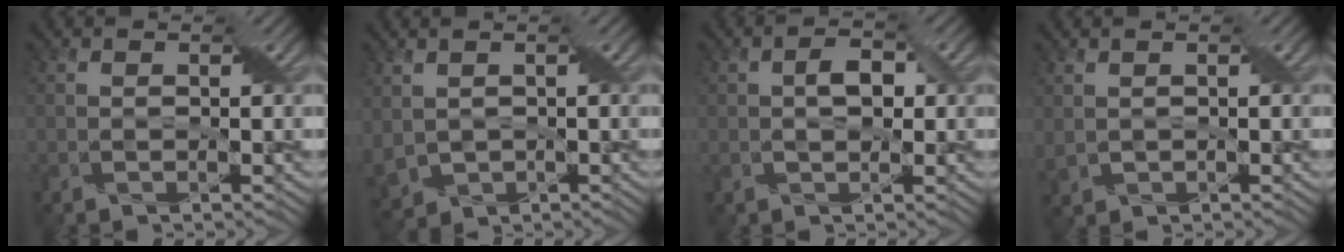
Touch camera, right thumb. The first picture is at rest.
{"total": 4.4, "force": [0.3, 3.2, 3.0], "torque": [-0.094, -0.012, 0.008]}
{"total": 2.9, "force": [0.1, 1.7, 2.3], "torque": [-0.044, 0.005, 0.000]}
{"total": 1.5, "force": [0.5, 1.1, 0.8], "torque": [-0.031, -0.001, 0.015]}